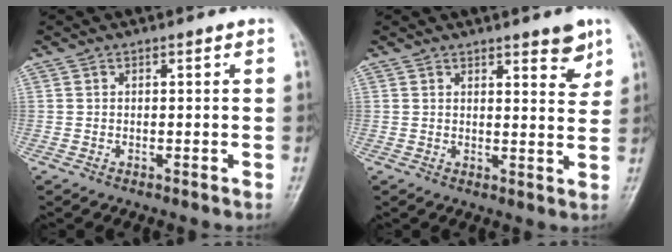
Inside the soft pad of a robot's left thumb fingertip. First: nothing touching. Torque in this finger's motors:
{"motor_torque": [0.12, 0.16, -0.01, -0.14, 0.03]}